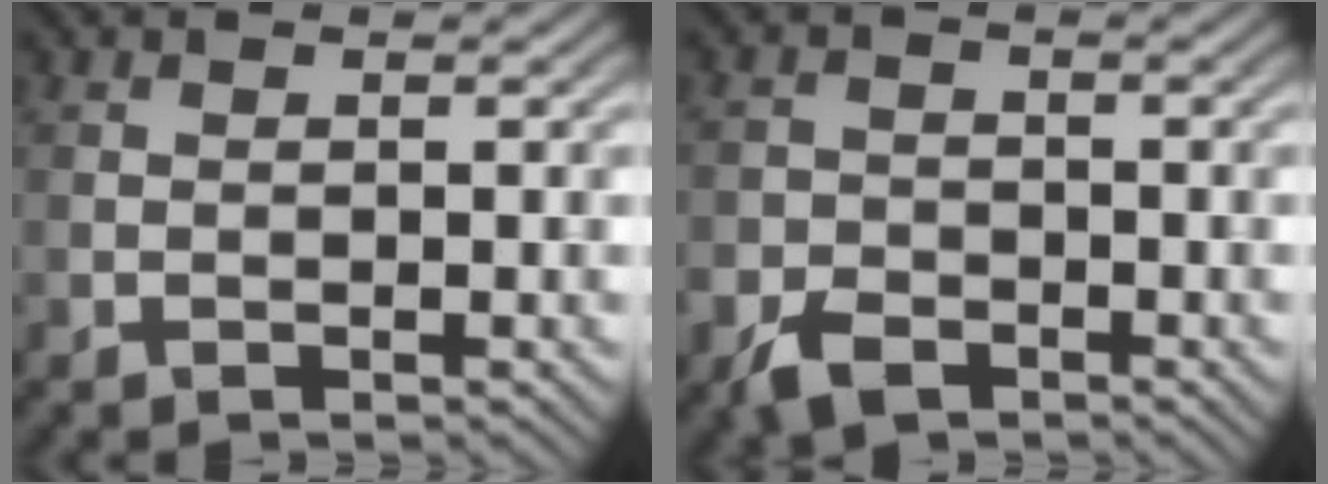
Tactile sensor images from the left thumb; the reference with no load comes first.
{"total": 4.1, "force": [-2.6, 2.6, 1.8], "torque": [-0.040, -0.008, -0.056]}